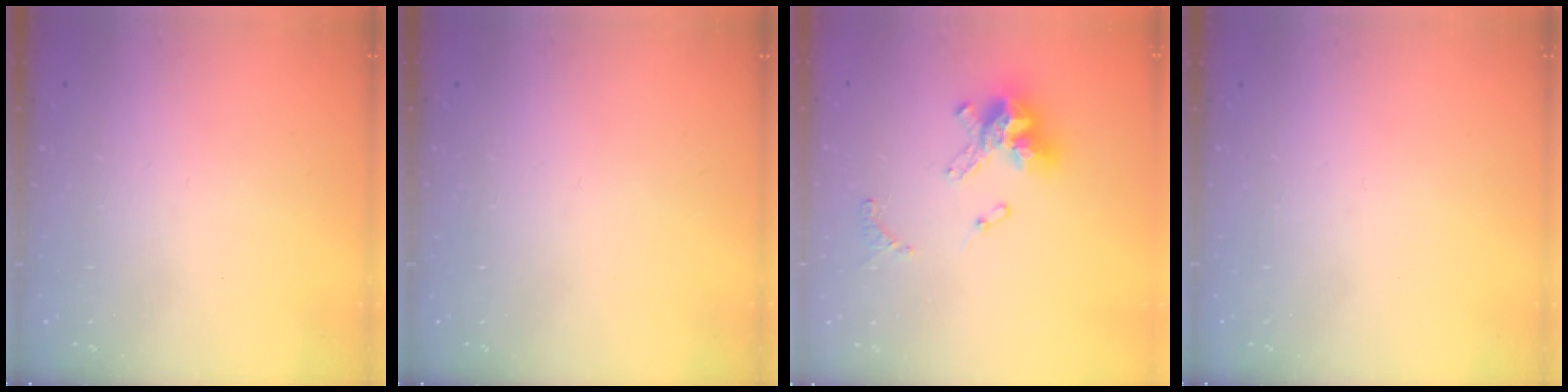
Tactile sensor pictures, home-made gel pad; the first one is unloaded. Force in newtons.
{"total": 0.0}
{"total": 13.4, "press": 13.4, "slide": 1.3}
{"total": 0.0}